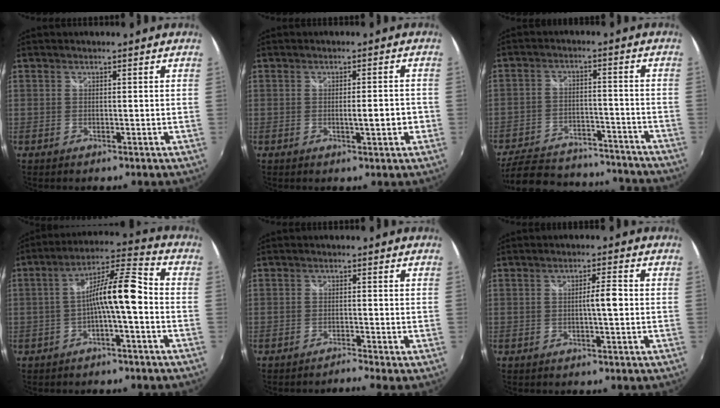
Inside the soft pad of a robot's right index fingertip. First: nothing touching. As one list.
[{"total": 4.1, "force": [-1.0, 0.7, 4.0], "torque": [-0.061, -0.003, -0.012]}, {"total": 22.3, "force": [-19.2, 8.3, 7.7], "torque": [-0.175, 0.023, -0.247]}, {"total": 9.5, "force": [-2.3, 1.1, 9.1], "torque": [-0.170, 0.023, -0.039]}, {"total": 1.6, "force": [-1.4, -0.7, 0.0], "torque": [-0.003, -0.005, -0.025]}, {"total": 3.0, "force": [-0.3, 0.2, 3.0], "torque": [-0.048, 0.004, -0.007]}]